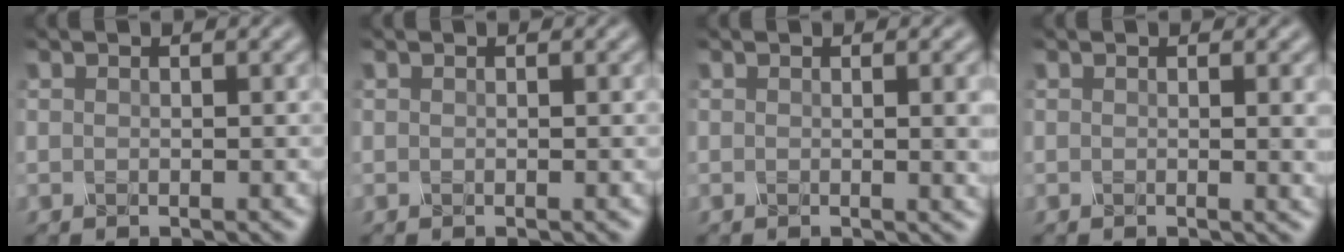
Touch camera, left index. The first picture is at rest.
{"total": 0.0}
{"total": 3.9, "force": [0.3, 1.4, 3.6], "torque": [-0.027, 0.005, 0.005]}
{"total": 2.3, "force": [0.3, 0.8, 2.1], "torque": [-0.015, 0.000, 0.001]}